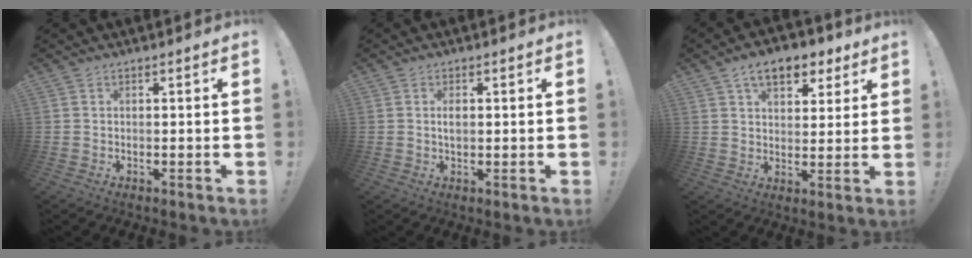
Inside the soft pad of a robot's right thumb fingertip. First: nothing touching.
{"total": 1.9, "force": [0.0, 1.0, 1.6], "torque": [-0.024, 0.000, -0.003]}
{"total": 10.8, "force": [6.1, 6.2, 6.3], "torque": [-0.089, -0.021, 0.110]}